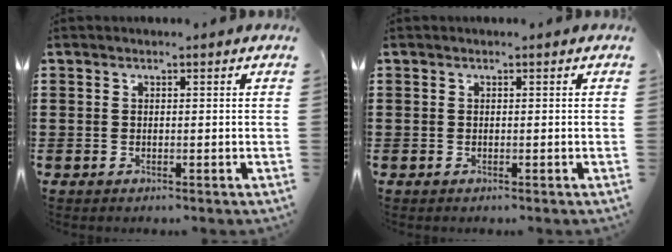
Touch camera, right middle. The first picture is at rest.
{"total": 0.0}